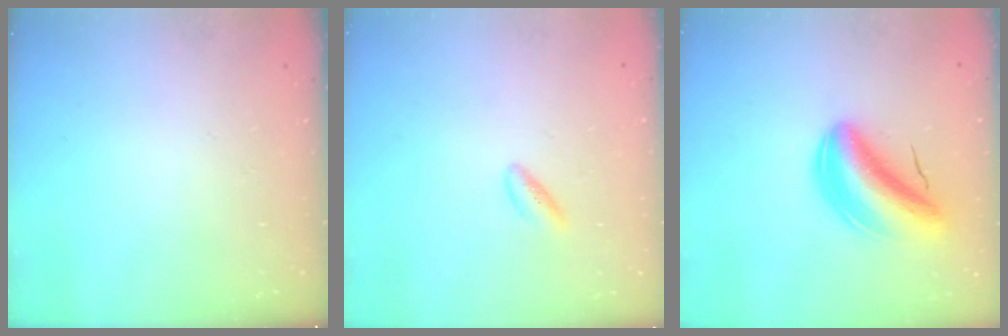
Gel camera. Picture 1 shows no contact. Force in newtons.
{"total": 2.7, "press": 2.4, "slide": 1.2}
{"total": 9.1, "press": 8.7, "slide": 2.7}